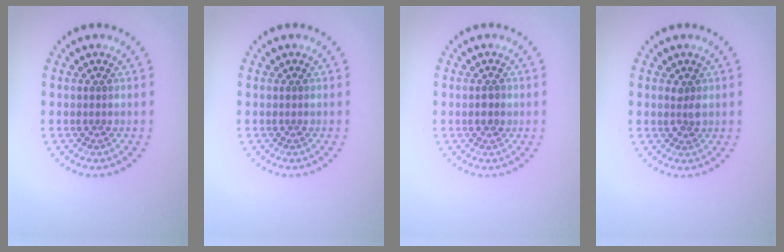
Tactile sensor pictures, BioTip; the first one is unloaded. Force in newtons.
{"total": 0.0}
{"total": 1.2, "press": 1.2, "slide": 0.1}
{"total": 1.0, "press": 1.0, "slide": 0.3}